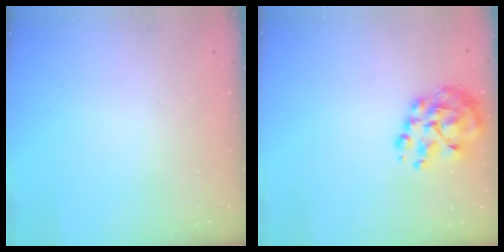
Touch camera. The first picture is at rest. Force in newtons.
{"total": 9.6, "press": 9.2, "slide": 2.5}